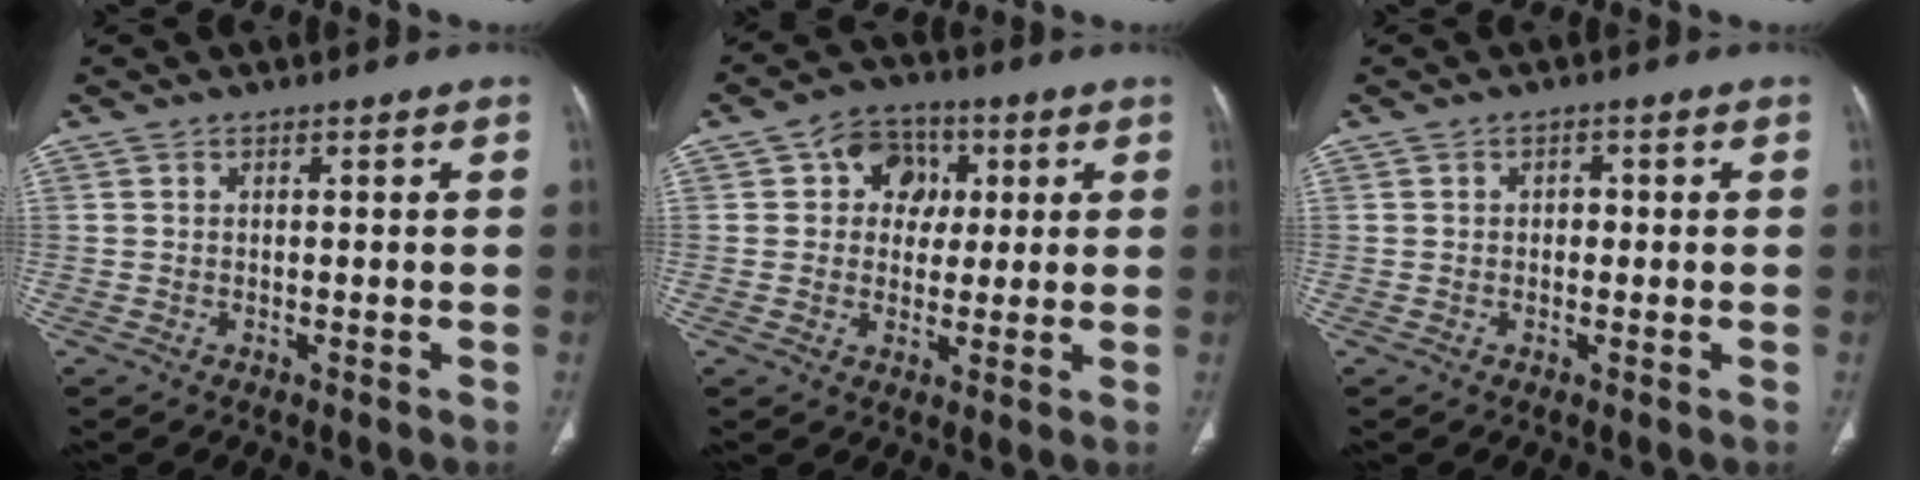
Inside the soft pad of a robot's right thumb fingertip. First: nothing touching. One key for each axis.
{"total": 8.7, "fx": 2.2, "fy": 7.2, "fz": 4.5, "tx": -0.018, "ty": 0.004, "tz": 0.028}
{"total": 1.5, "fx": 0.0, "fy": 1.2, "fz": 0.9, "tx": -0.002, "ty": 0.004, "tz": -0.005}